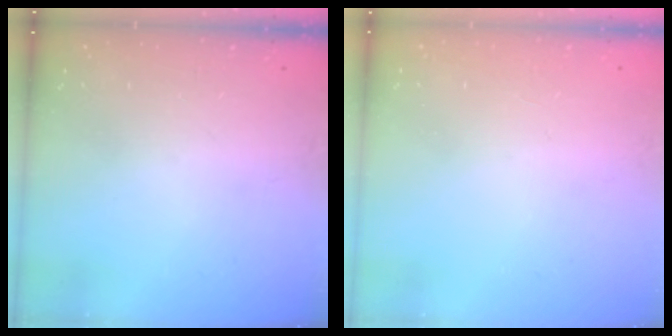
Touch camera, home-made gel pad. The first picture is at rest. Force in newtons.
{"total": 1.7, "press": 1.6, "slide": 0.2}